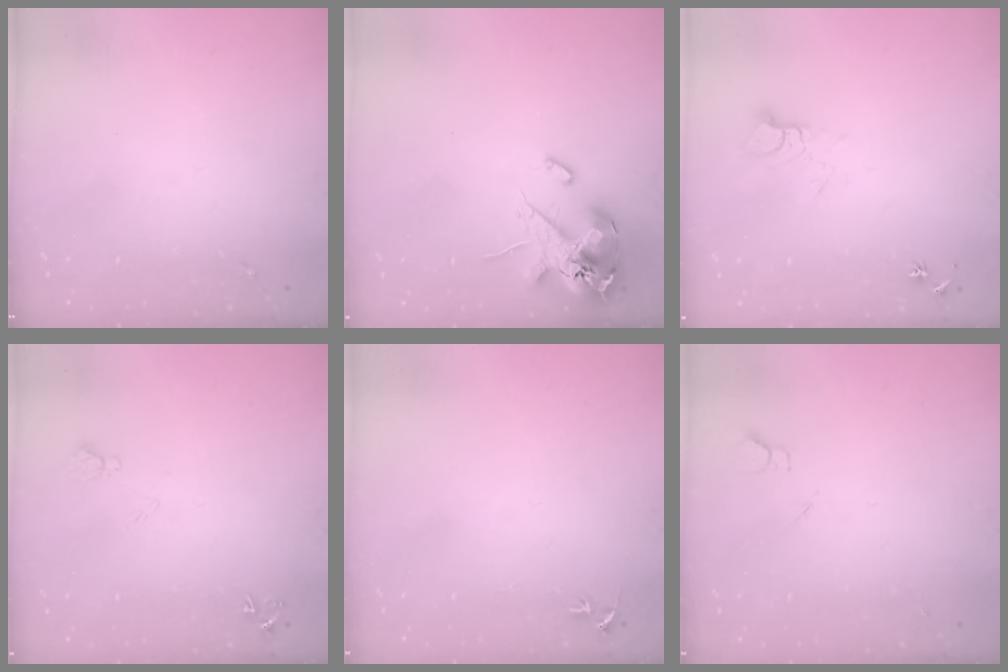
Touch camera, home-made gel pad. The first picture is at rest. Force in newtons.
{"total": 14.1, "press": 13.9, "slide": 2.5}
{"total": 5.4, "press": 5.4, "slide": 0.5}
{"total": 6.2, "press": 6.1, "slide": 1.2}
{"total": 3.1, "press": 3.1, "slide": 0.3}
{"total": 2.7, "press": 2.6, "slide": 0.3}